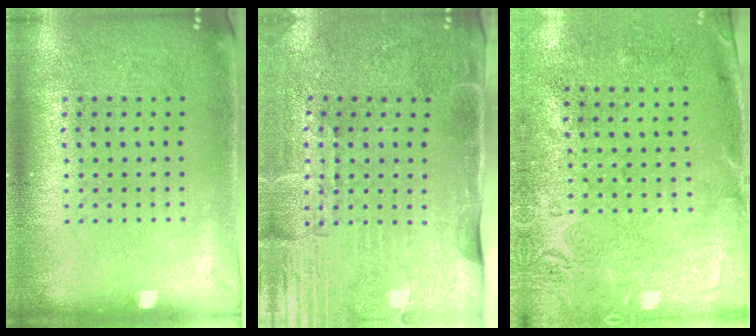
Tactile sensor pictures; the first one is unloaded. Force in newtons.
{"total": 4.5, "press": 3.7, "slide": 2.5}
{"total": 2.8, "press": 2.2, "slide": 1.7}